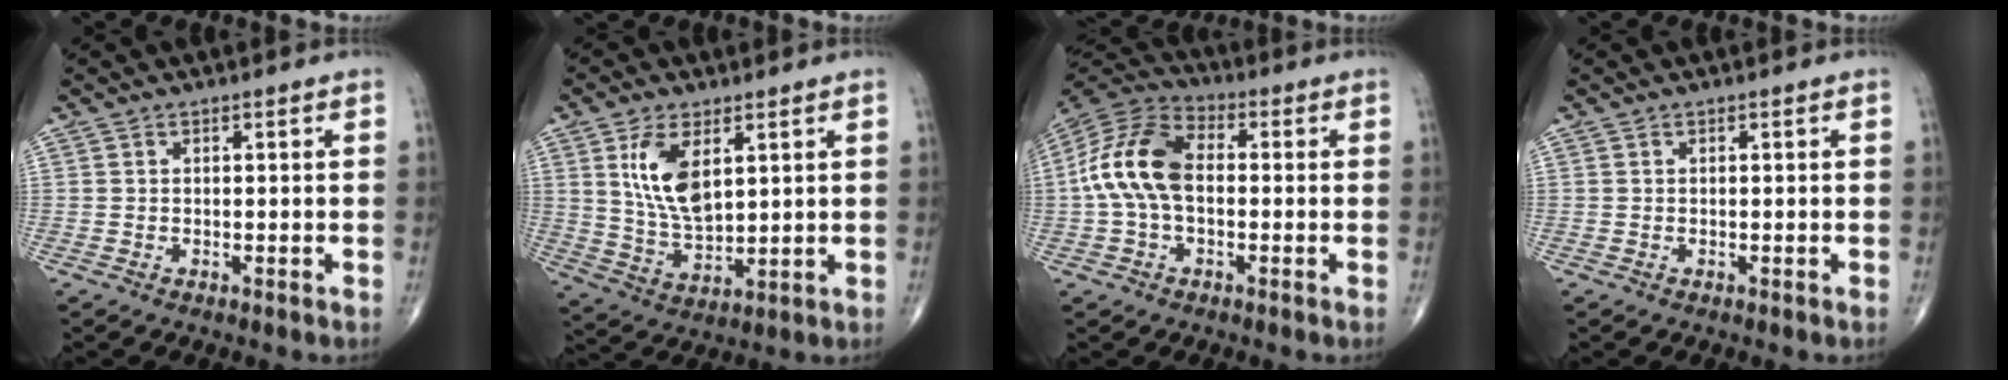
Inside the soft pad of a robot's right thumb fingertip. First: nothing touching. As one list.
[{"total": 10.7, "force": [3.7, 5.4, 8.4], "torque": [-0.149, -0.021, 0.080]}, {"total": 13.2, "force": [-0.1, 8.1, 10.4], "torque": [-0.209, 0.035, -0.013]}, {"total": 0.0}]